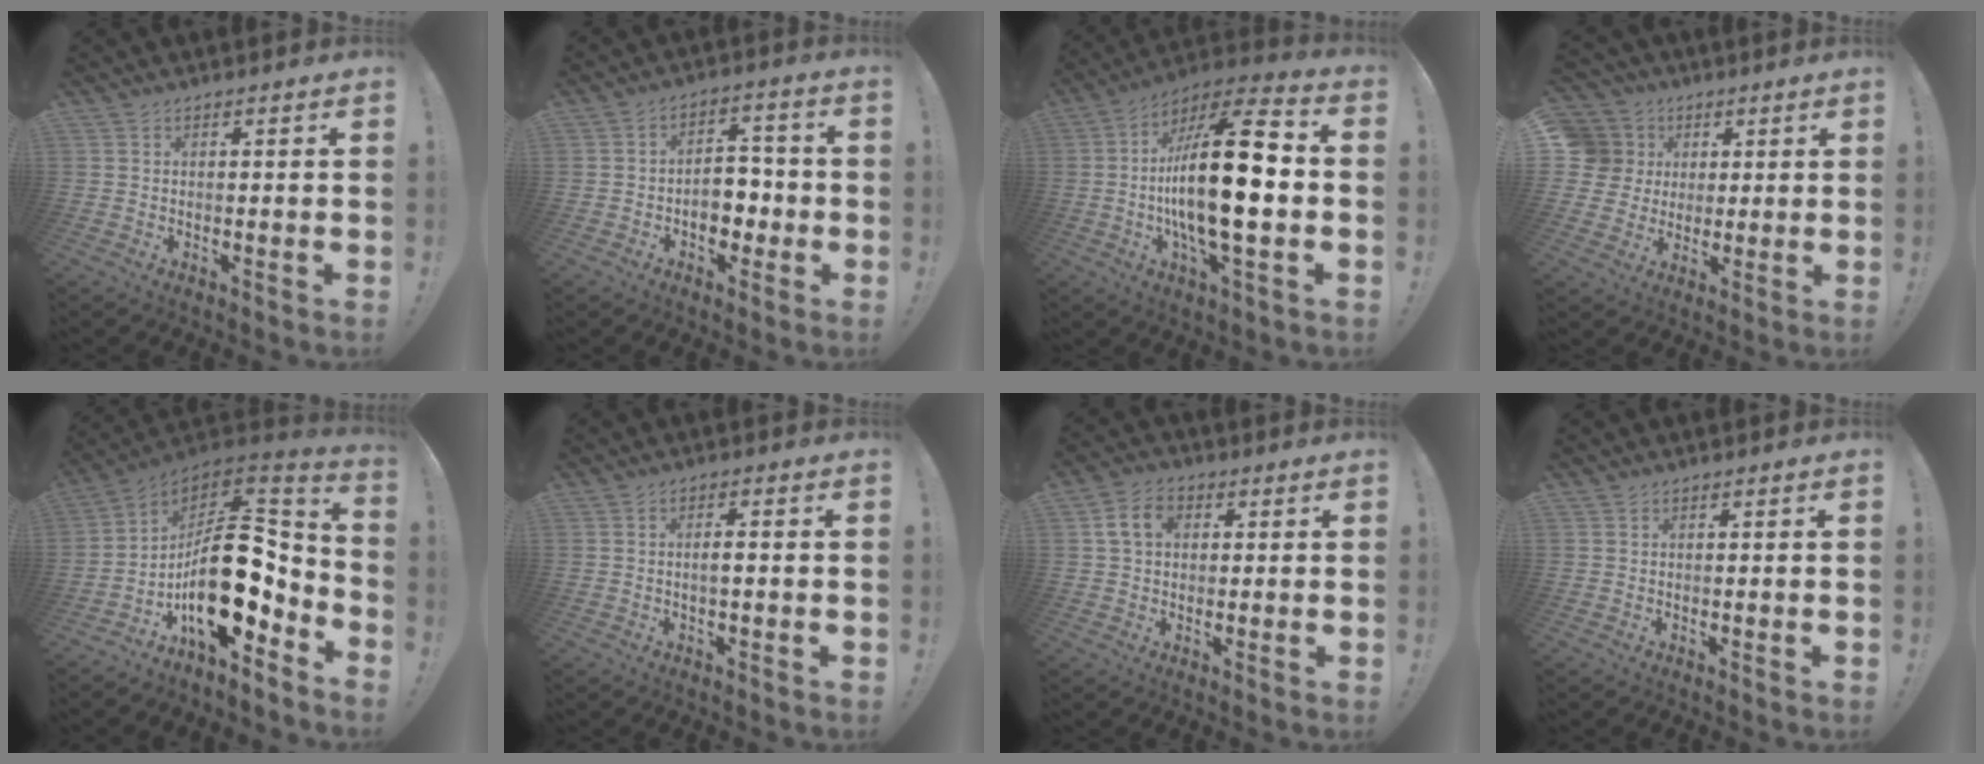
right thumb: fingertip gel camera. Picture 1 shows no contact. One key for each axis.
{"total": 9.1, "fx": -2.3, "fy": 6.6, "fz": 5.9, "tx": -0.091, "ty": 0.023, "tz": -0.038}
{"total": 25.3, "fx": -2.1, "fy": 8.2, "fz": 23.8, "tx": -0.425, "ty": 0.005, "tz": -0.041}
{"total": 9.9, "fx": 2.1, "fy": 9.4, "fz": 2.6, "tx": -0.039, "ty": -0.005, "tz": 0.047}
{"total": 23.1, "fx": -3.6, "fy": 12.5, "fz": 19.1, "tx": -0.327, "ty": 0.016, "tz": -0.047}
{"total": 2.5, "fx": -0.5, "fy": 0.6, "fz": 2.4, "tx": -0.044, "ty": 0.004, "tz": -0.011}
{"total": 7.7, "fx": 2.0, "fy": 5.6, "fz": 4.9, "tx": -0.076, "ty": 0.013, "tz": 0.039}
{"total": 0.0}